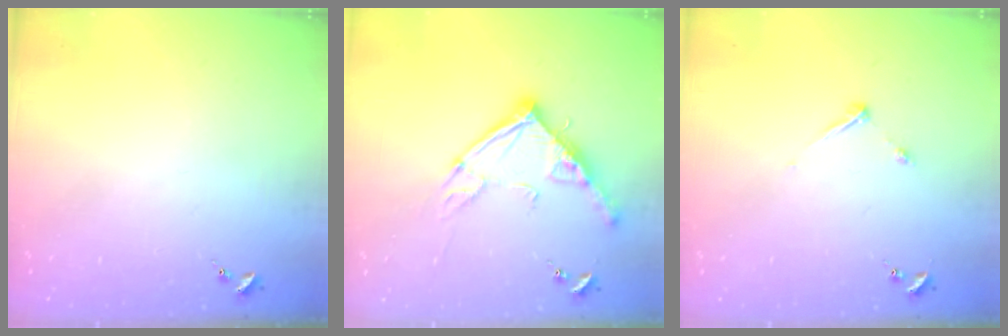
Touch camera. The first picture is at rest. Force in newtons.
{"total": 14.5, "press": 14.4, "slide": 1.4}
{"total": 4.8, "press": 4.8, "slide": 0.6}